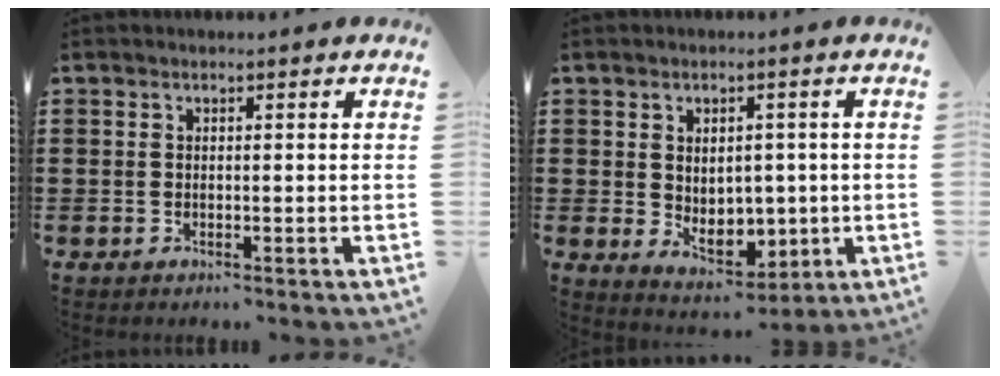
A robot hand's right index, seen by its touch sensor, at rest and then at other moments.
{"total": 5.5, "force": [0.0, 4.4, 3.3], "torque": [-0.046, 0.002, -0.001]}